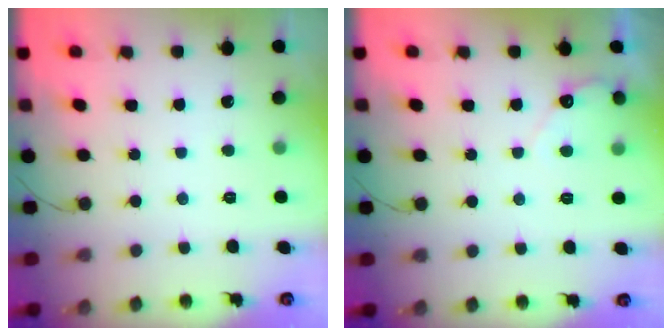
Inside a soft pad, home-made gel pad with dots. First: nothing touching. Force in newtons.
{"total": 3.3, "press": 3.3, "slide": 0.2}